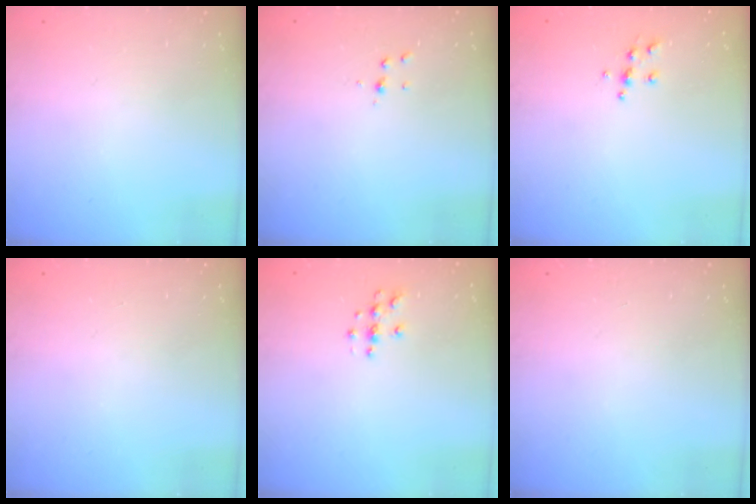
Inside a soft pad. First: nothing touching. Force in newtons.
{"total": 3.9, "press": 3.9, "slide": 0.4}
{"total": 5.5, "press": 5.4, "slide": 0.6}
{"total": 0.0}
{"total": 3.9, "press": 3.9, "slide": 0.4}
{"total": 0.0}